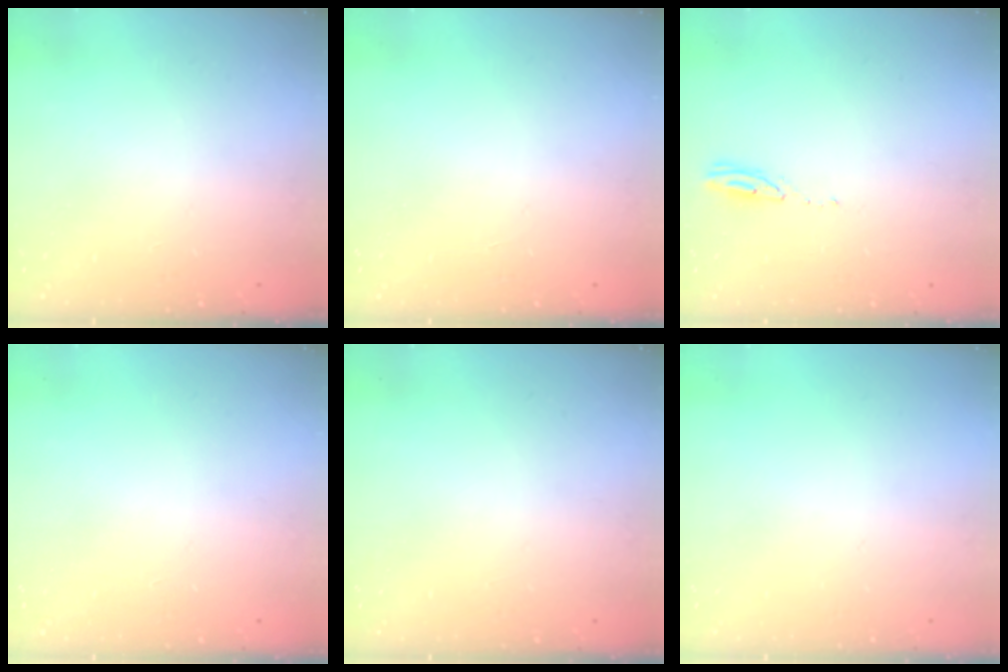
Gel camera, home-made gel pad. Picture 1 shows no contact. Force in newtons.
{"total": 0.9, "press": 0.0, "slide": 0.9}
{"total": 3.0, "press": 3.0, "slide": 0.1}
{"total": 0.0}
{"total": 0.0}
{"total": 0.0}